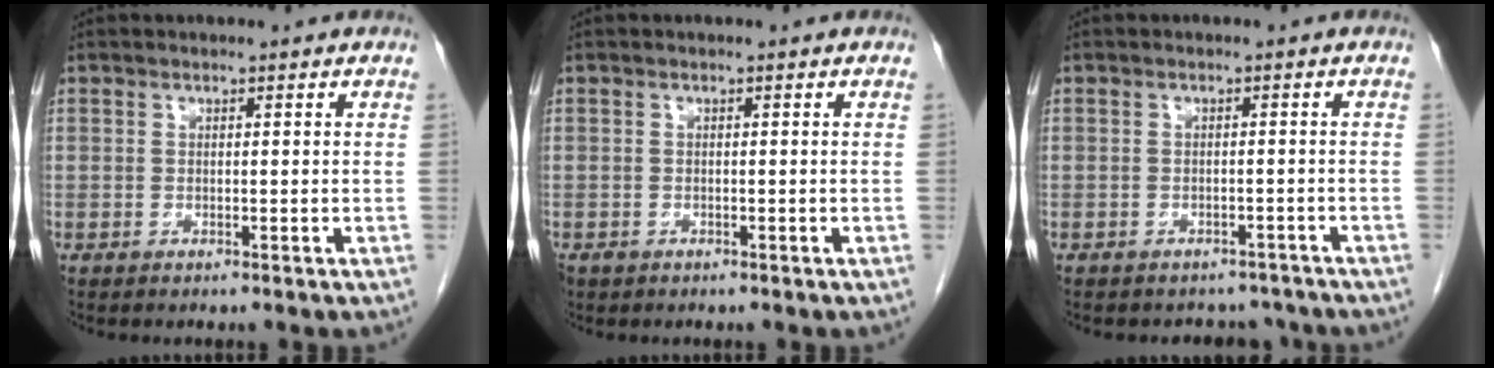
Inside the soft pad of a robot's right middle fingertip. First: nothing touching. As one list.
[{"total": 0.8, "force": [-0.5, 0.6, 0.0], "torque": [-0.007, 0.003, -0.007]}, {"total": 5.7, "force": [-5.2, 2.5, 0.3], "torque": [0.003, 0.008, -0.055]}]